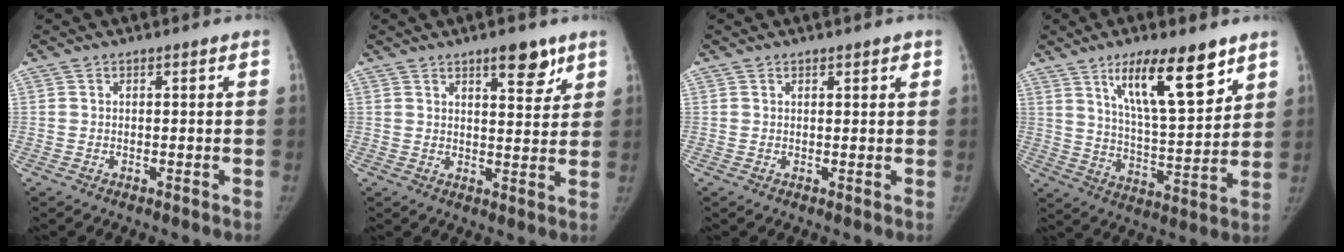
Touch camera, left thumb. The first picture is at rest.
{"total": 6.9, "force": [4.4, 2.5, 4.6], "torque": [-0.042, -0.027, 0.062]}
{"total": 1.6, "force": [1.1, 0.6, 1.0], "torque": [-0.005, -0.004, 0.013]}
{"total": 16.4, "force": [9.6, 4.6, 12.4], "torque": [-0.176, -0.054, 0.168]}